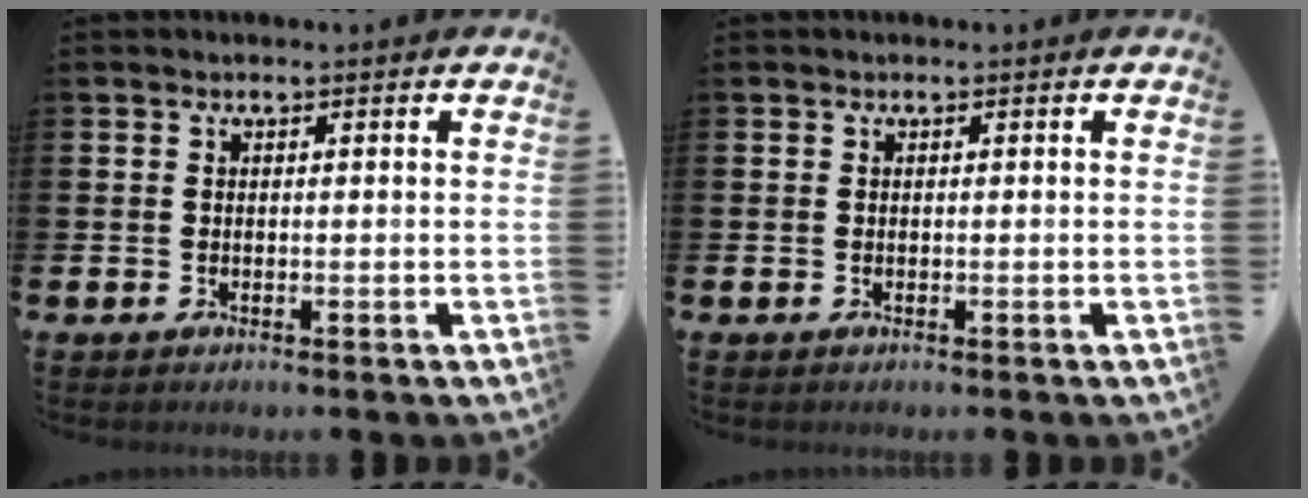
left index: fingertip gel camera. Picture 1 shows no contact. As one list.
[{"total": 0.0}]